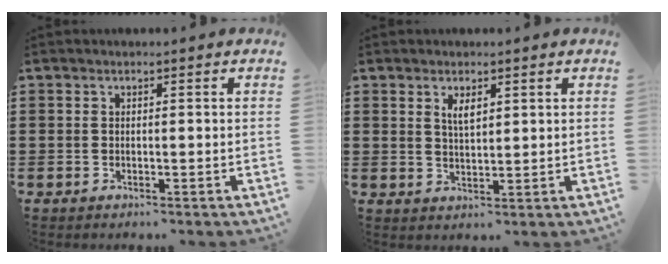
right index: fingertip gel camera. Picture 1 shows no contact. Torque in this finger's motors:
{"motor_torque": [0.04, -0.02, 0.21, 0.08]}